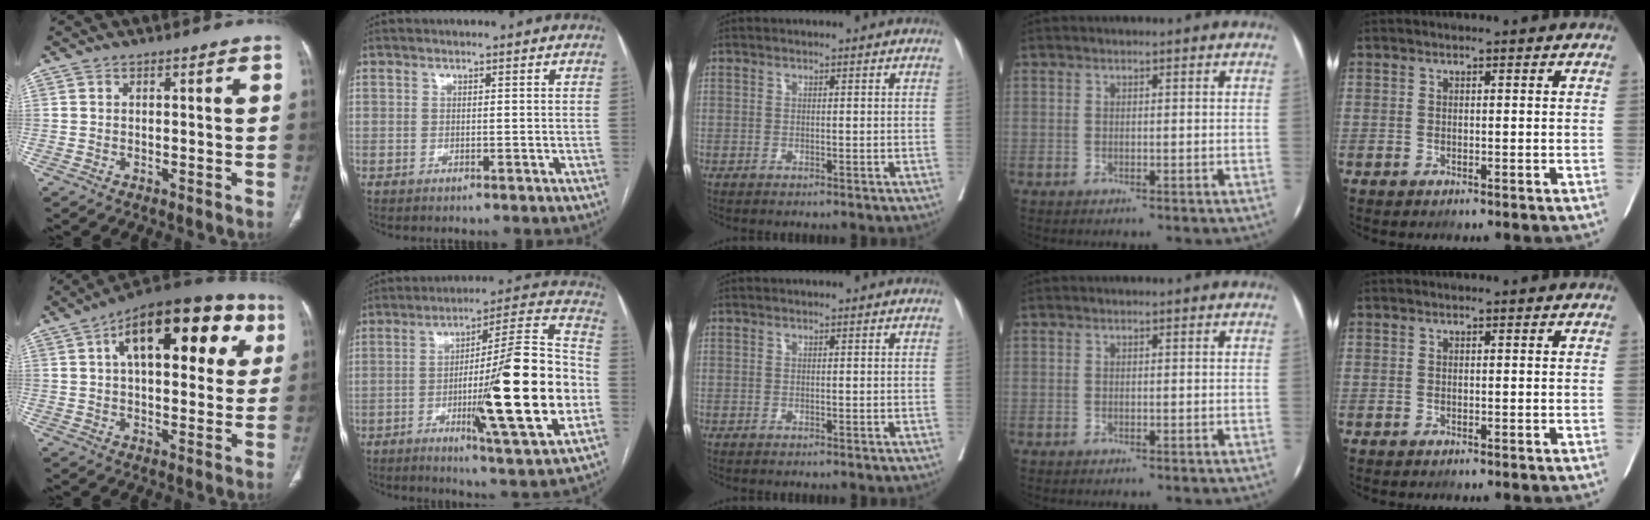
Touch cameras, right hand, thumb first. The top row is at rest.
{"thumb": {"total": 23.6, "force": [8.2, 11.4, 19.0], "torque": [-0.239, 0.022, 0.115]}, "index": {"total": 22.5, "force": [-4.8, 0.9, 21.9], "torque": [-0.319, -0.003, -0.071]}}